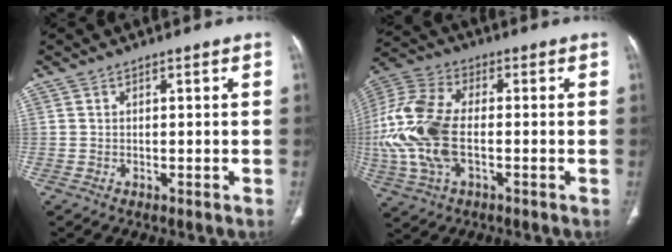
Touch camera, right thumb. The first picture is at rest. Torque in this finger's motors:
{"motor_torque": [2.50, 2.50, 1.21, 0.47, 0.26]}